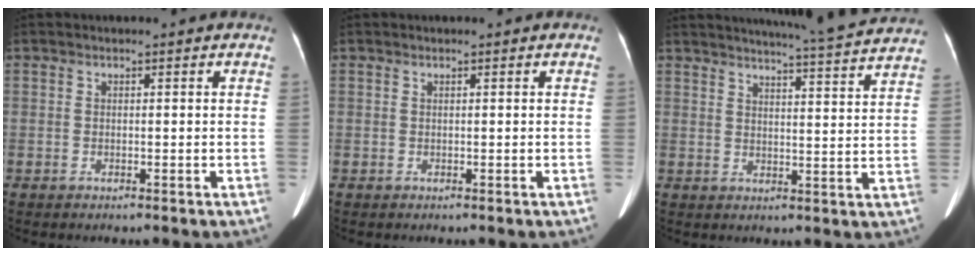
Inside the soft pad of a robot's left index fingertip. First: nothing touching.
{"total": 0.0}
{"total": 15.1, "force": [14.2, -0.8, 5.1], "torque": [-0.085, -0.033, 0.164]}